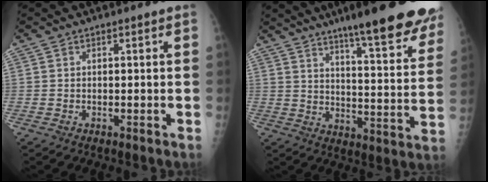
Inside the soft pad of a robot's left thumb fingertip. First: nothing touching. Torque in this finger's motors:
{"motor_torque": [3.88, 1.13, 1.60, -1.08, 0.28]}